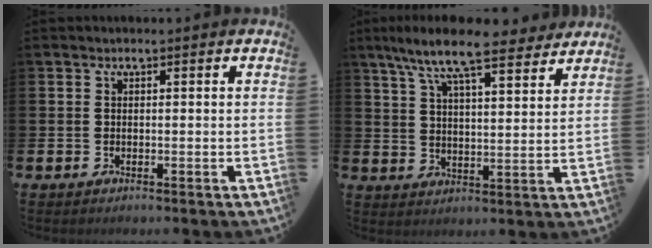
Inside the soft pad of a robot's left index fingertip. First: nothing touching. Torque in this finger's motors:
{"motor_torque": [1.17, -0.97, 1.05, 0.21]}